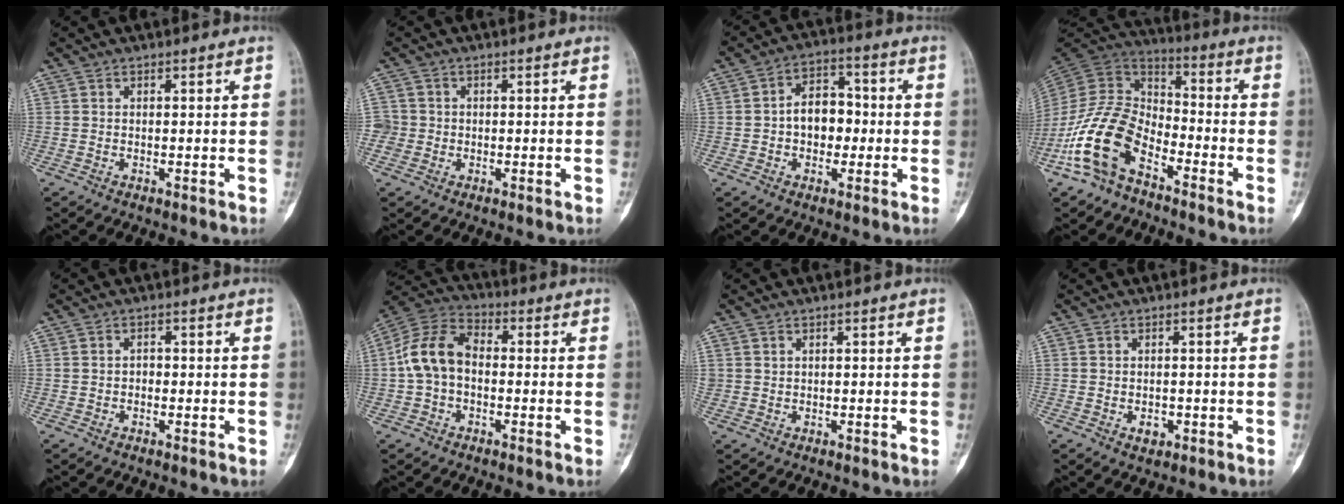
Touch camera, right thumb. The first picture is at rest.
{"total": 2.8, "force": [-0.5, 2.7, 0.1], "torque": [0.015, 0.009, -0.014]}
{"total": 8.3, "force": [-0.7, 6.0, 5.7], "torque": [-0.054, 0.027, -0.021]}
{"total": 15.7, "force": [-8.5, 8.8, 9.8], "torque": [-0.185, 0.069, -0.176]}
{"total": 1.1, "force": [-0.4, 0.9, 0.6], "torque": [0.002, 0.005, -0.010]}
{"total": 10.3, "force": [-0.7, 7.1, 7.5], "torque": [-0.142, 0.032, -0.029]}
{"total": 0.8, "force": [0.4, 0.6, 0.1], "torque": [0.011, 0.000, 0.006]}
{"total": 2.0, "force": [-0.7, 1.4, 1.3], "torque": [-0.011, 0.003, -0.007]}